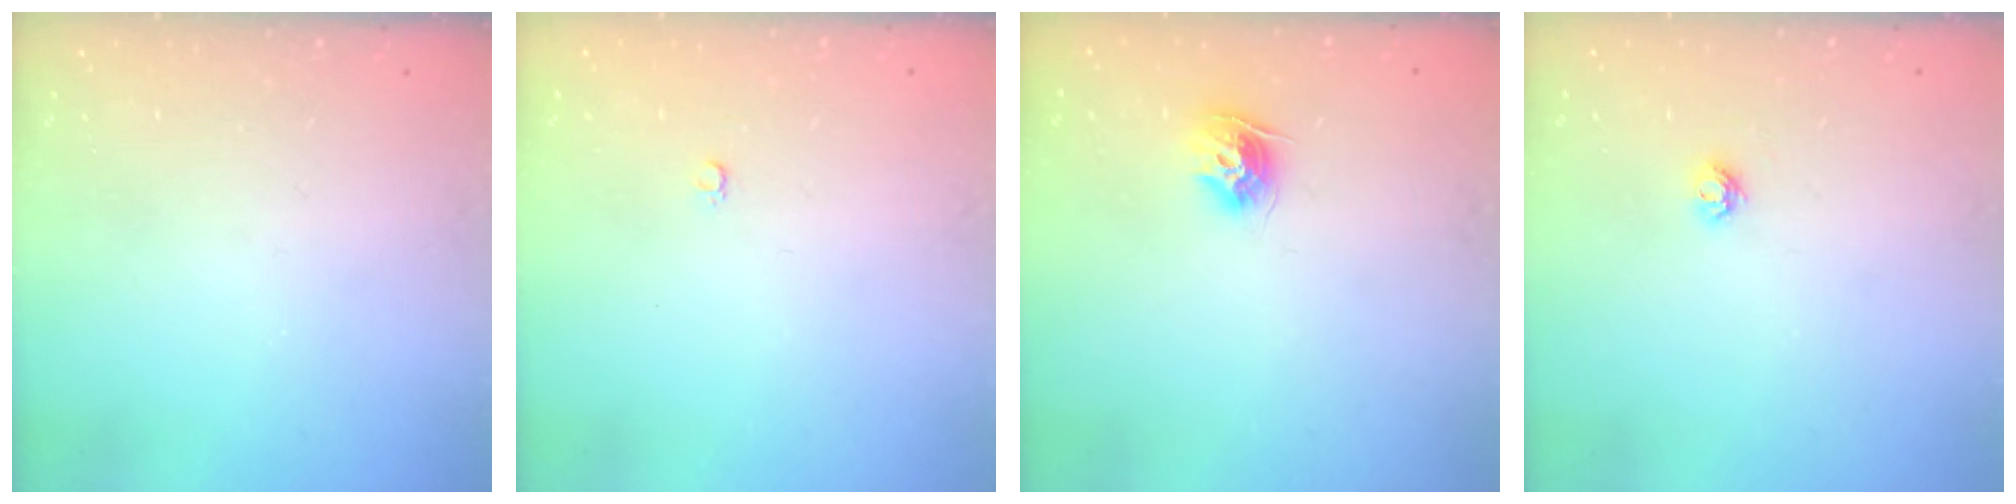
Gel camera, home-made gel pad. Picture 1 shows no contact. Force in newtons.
{"total": 2.4, "press": 2.4, "slide": 0.2}
{"total": 9.6, "press": 9.6, "slide": 0.7}
{"total": 3.8, "press": 3.8, "slide": 0.5}